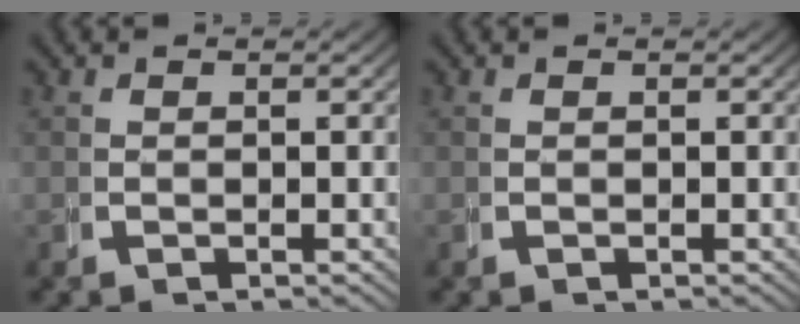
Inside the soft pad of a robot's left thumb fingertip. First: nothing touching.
{"total": 0.0}